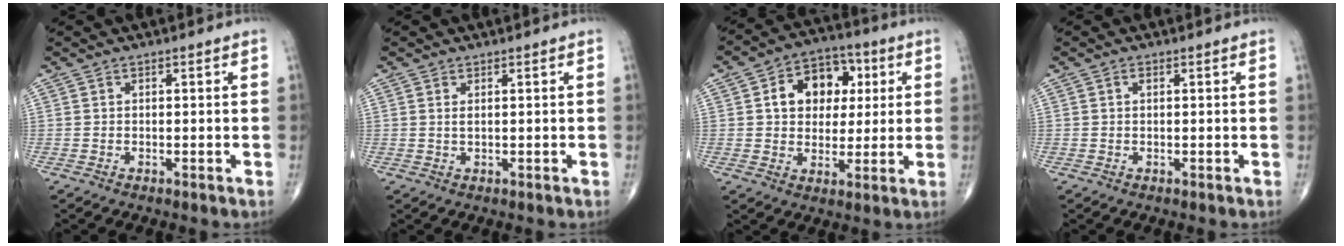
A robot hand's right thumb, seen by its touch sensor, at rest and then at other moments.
{"total": 0.9, "force": [0.4, 0.3, 0.8], "torque": [-0.018, 0.000, 0.009]}
{"total": 12.6, "force": [2.9, 9.4, 7.8], "torque": [-0.072, 0.009, 0.042]}
{"total": 0.8, "force": [0.3, 0.3, 0.6], "torque": [-0.012, 0.003, 0.005]}